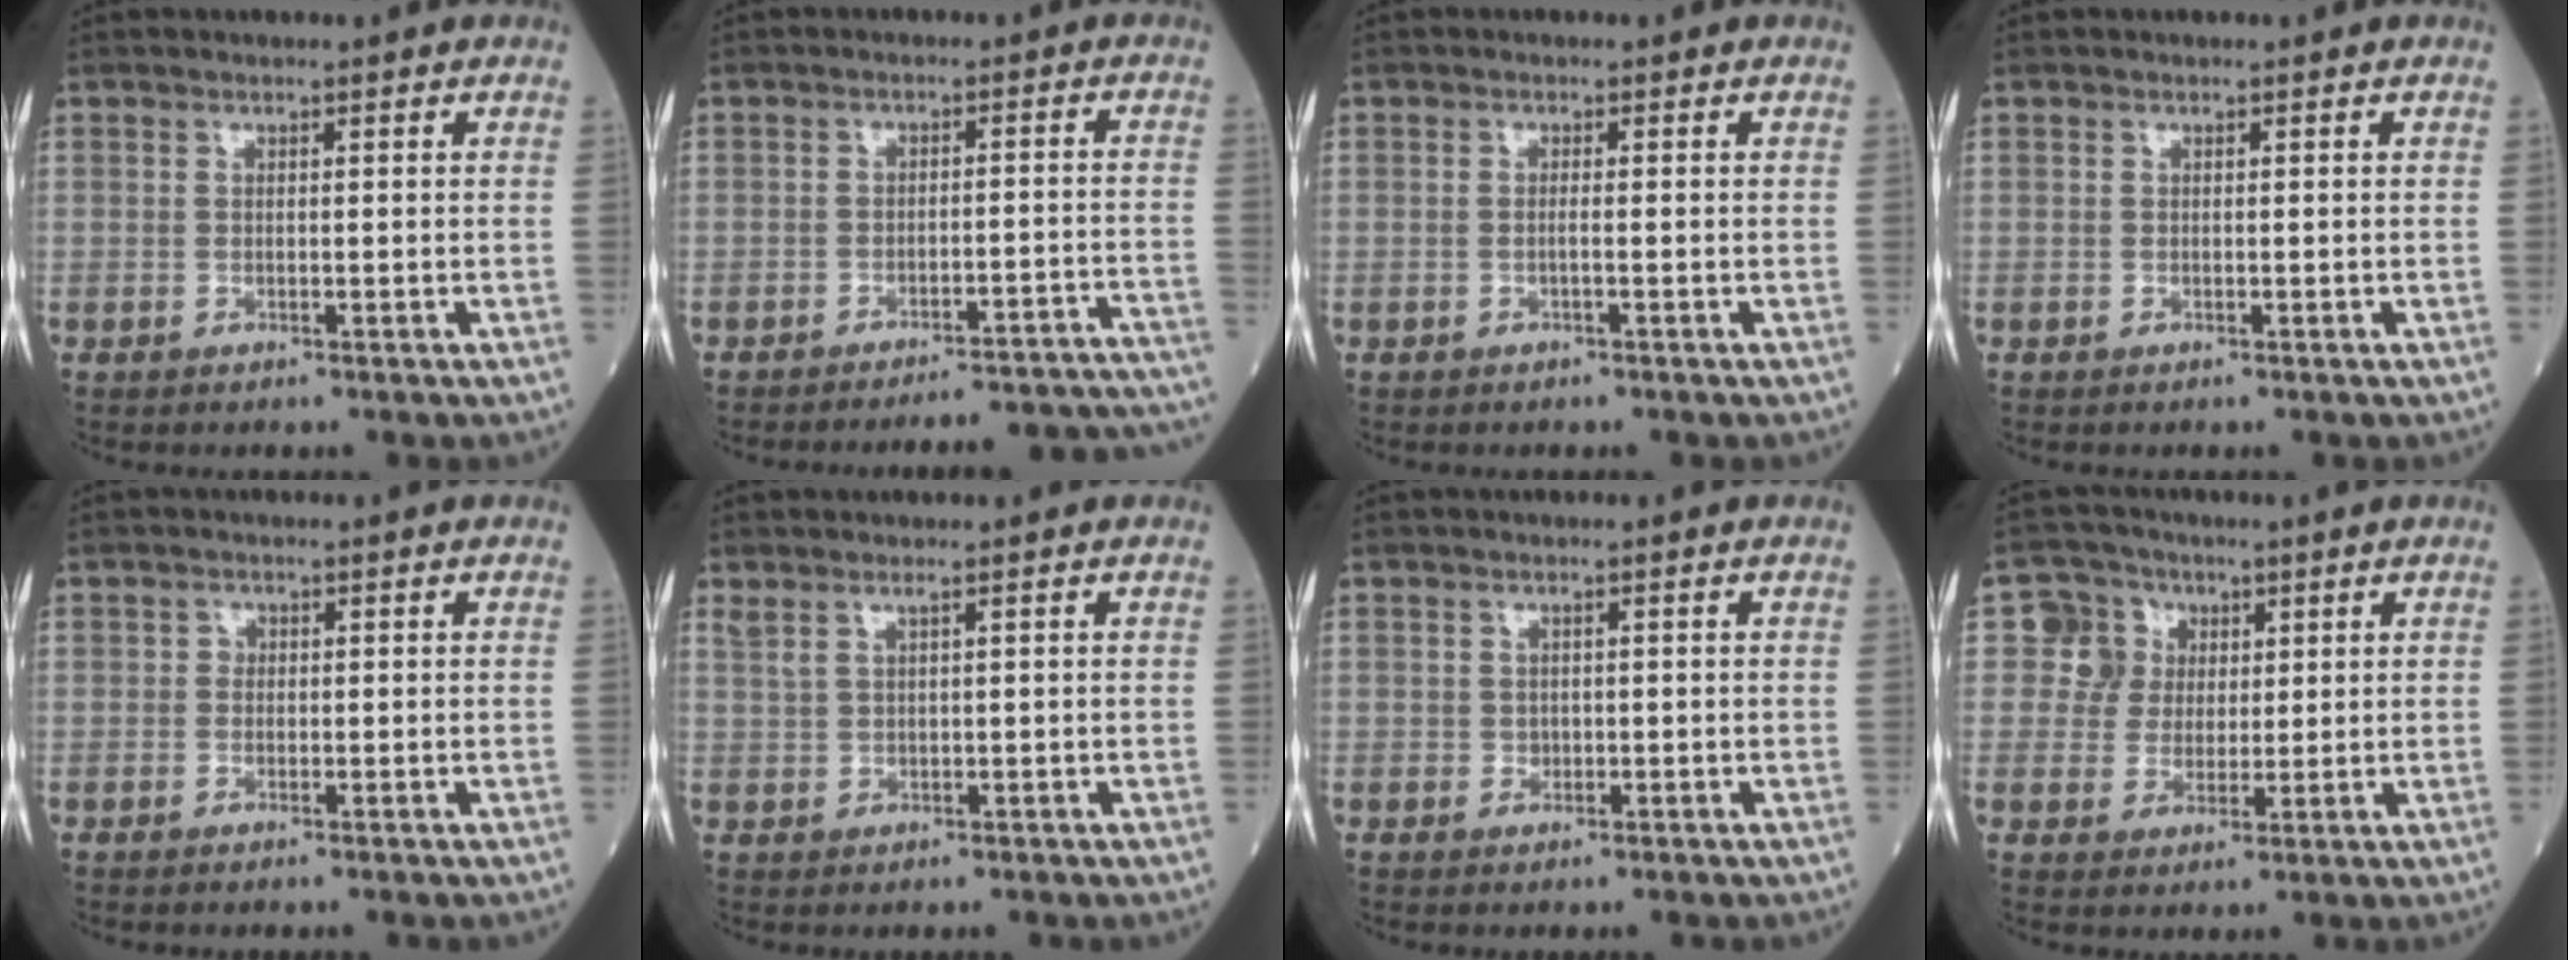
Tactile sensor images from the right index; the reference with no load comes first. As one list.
[{"total": 17.3, "force": [-17.0, 0.4, 3.1], "torque": [0.005, 0.009, -0.200]}, {"total": 0.8, "force": [-0.3, -0.2, 0.8], "torque": [-0.016, 0.000, -0.006]}, {"total": 0.0}, {"total": 0.7, "force": [0.1, 0.6, 0.2], "torque": [0.001, 0.002, 0.000]}, {"total": 1.7, "force": [1.3, 0.0, 1.1], "torque": [-0.033, 0.009, 0.033]}, {"total": 0.7, "force": [0.0, 0.6, 0.3], "torque": [-0.002, 0.001, 0.000]}, {"total": 6.0, "force": [1.8, 5.8, 0.4], "torque": [-0.003, 0.022, 0.033]}]